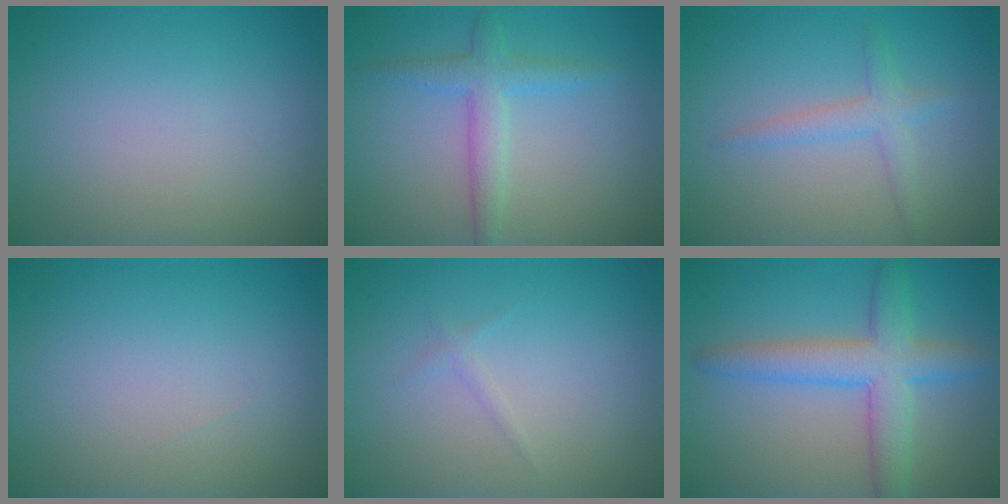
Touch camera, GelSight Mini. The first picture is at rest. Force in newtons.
{"total": 2.8, "press": 2.8, "slide": 0.1}
{"total": 2.0, "press": 2.0, "slide": 0.1}
{"total": 0.0}
{"total": 1.2, "press": 1.2, "slide": 0.2}
{"total": 5.4, "press": 5.4, "slide": 0.1}